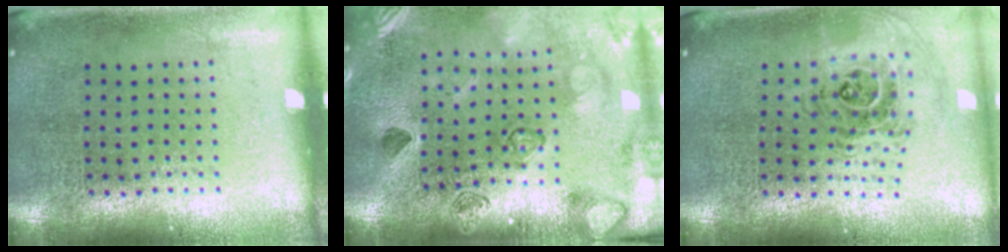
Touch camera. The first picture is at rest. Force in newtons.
{"total": 2.3, "press": 2.3, "slide": 0.3}
{"total": 1.2, "press": 1.1, "slide": 0.5}